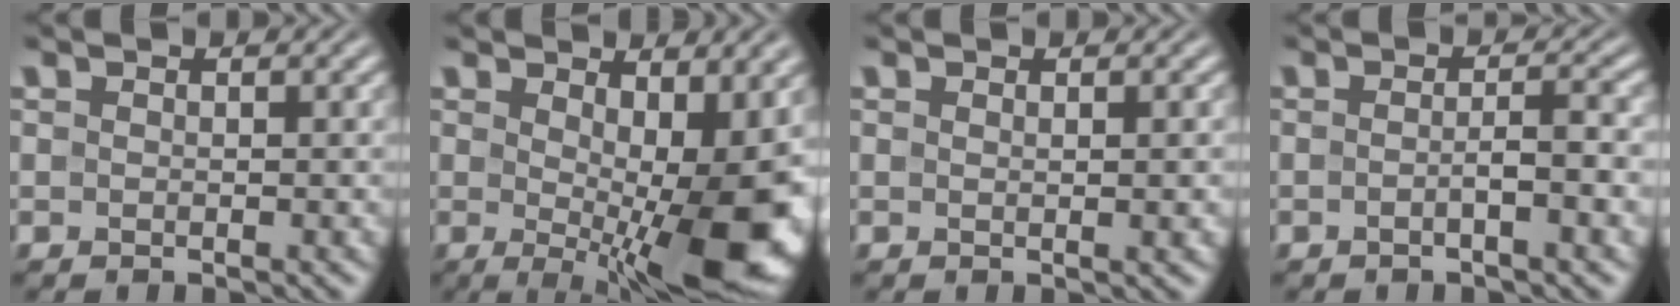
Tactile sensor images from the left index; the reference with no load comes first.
{"total": 11.5, "force": [-0.3, 4.0, 10.8], "torque": [-0.144, -0.013, 0.002]}
{"total": 1.0, "force": [0.2, 0.1, 1.0], "torque": [-0.014, 0.000, 0.002]}
{"total": 2.8, "force": [-0.7, 0.5, 2.7], "torque": [-0.041, 0.004, -0.016]}